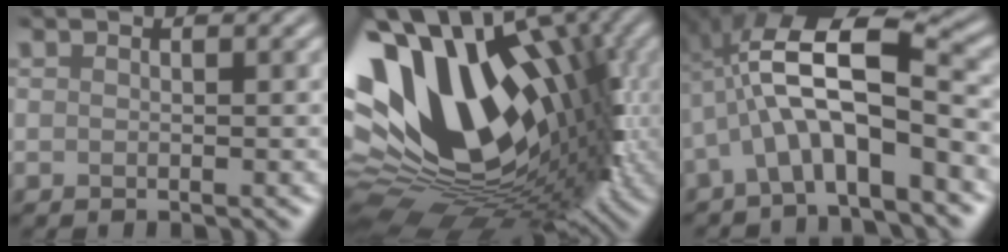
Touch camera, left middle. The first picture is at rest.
{"total": 17.8, "force": [4.6, 10.2, 13.8], "torque": [-0.245, 0.030, 0.083]}
{"total": 8.9, "force": [-1.6, 2.9, 8.2], "torque": [-0.158, 0.034, -0.024]}